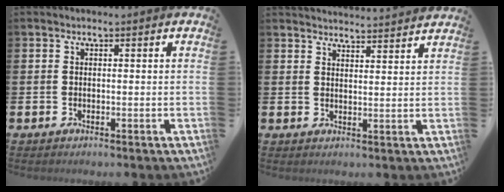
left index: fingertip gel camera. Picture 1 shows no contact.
{"total": 3.7, "force": [3.7, -0.2, -0.1], "torque": [-0.006, -0.027, 0.066]}